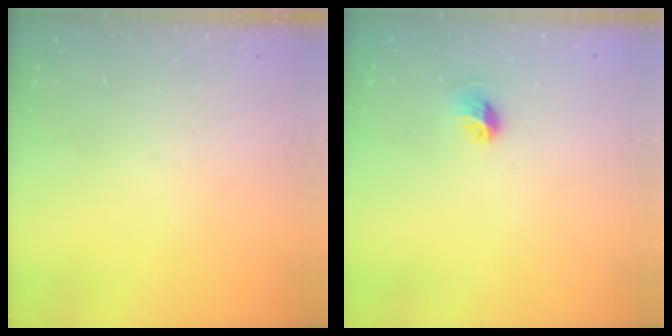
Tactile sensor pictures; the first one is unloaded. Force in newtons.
{"total": 5.4, "press": 5.2, "slide": 1.2}